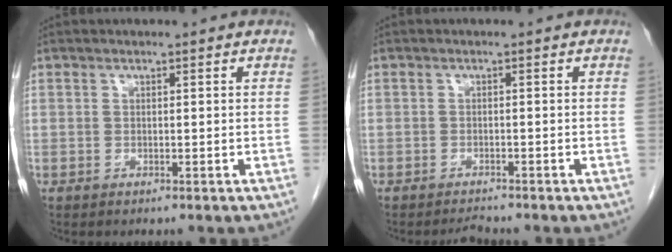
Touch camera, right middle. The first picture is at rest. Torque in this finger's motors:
{"motor_torque": [0.17, -0.17, 0.00, -0.01]}